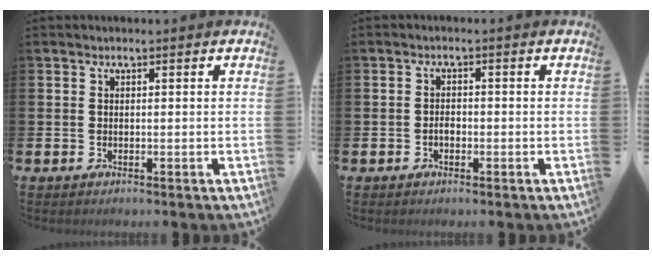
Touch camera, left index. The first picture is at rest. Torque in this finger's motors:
{"motor_torque": [0.49, 0.12, 0.02, 0.00]}